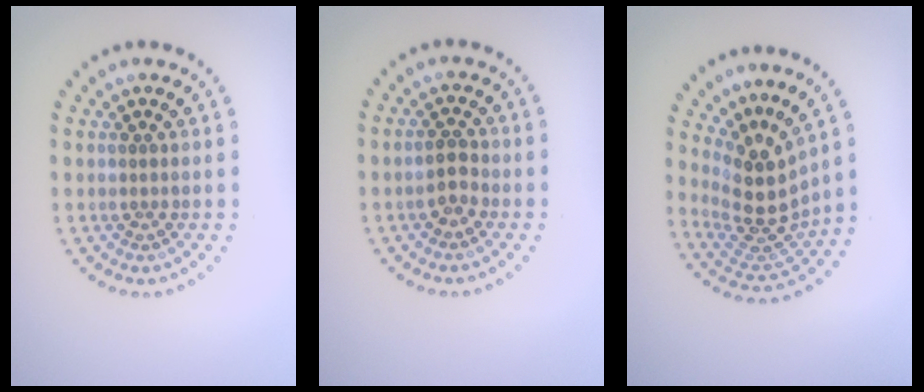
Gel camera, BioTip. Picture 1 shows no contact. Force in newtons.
{"total": 1.8, "press": 1.8, "slide": 0.5}
{"total": 4.4, "press": 3.3, "slide": 2.8}